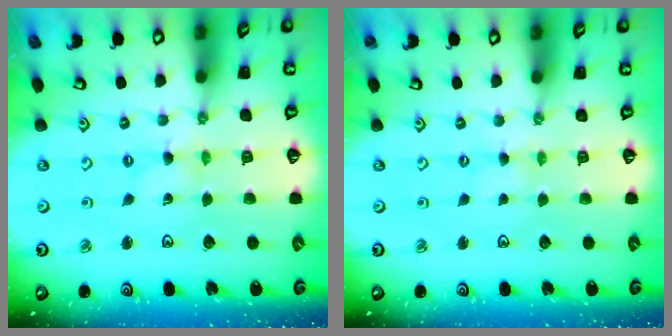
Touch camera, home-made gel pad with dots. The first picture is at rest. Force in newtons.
{"total": 0.8, "press": 0.8, "slide": 0.2}